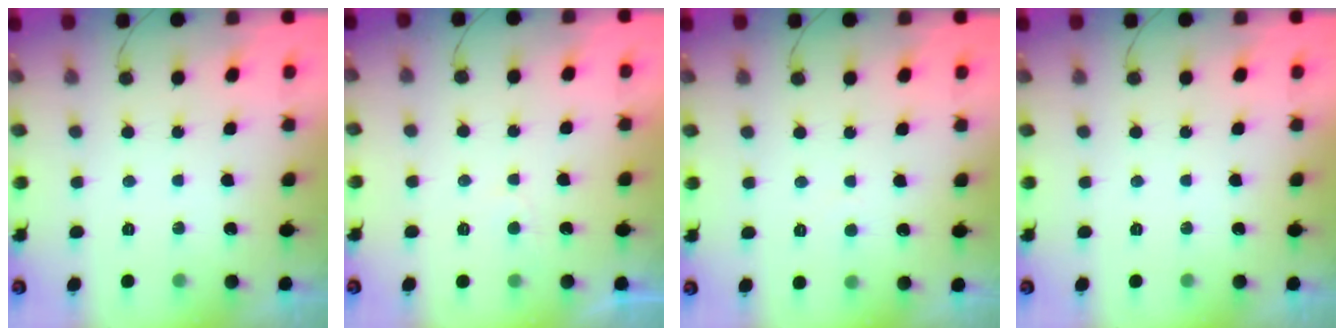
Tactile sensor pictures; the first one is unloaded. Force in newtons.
{"total": 1.4, "press": 1.4, "slide": 0.2}
{"total": 2.5, "press": 2.5, "slide": 0.2}
{"total": 0.0}